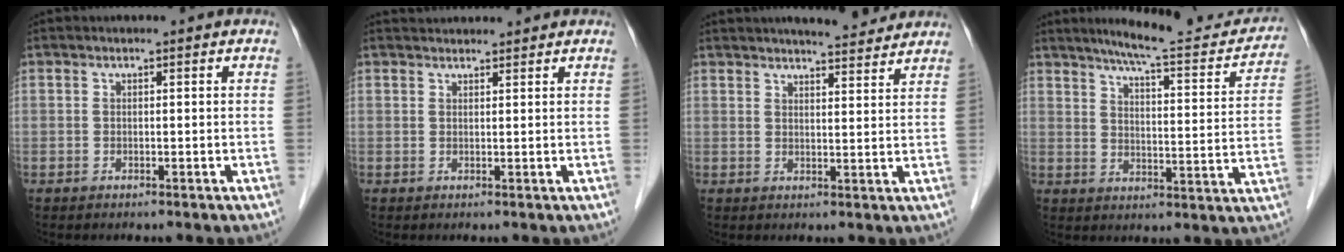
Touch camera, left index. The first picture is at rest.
{"total": 3.7, "force": [3.6, 0.7, 0.5], "torque": [-0.010, 0.034, 0.053]}
{"total": 7.7, "force": [7.2, 0.8, 2.7], "torque": [-0.043, 0.004, 0.090]}
{"total": 15.8, "force": [14.4, 1.9, 6.2], "torque": [-0.081, -0.022, 0.183]}